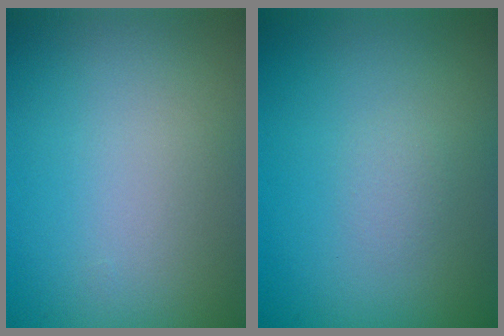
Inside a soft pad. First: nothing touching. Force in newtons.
{"total": 0.6, "press": 0.6, "slide": 0.0}